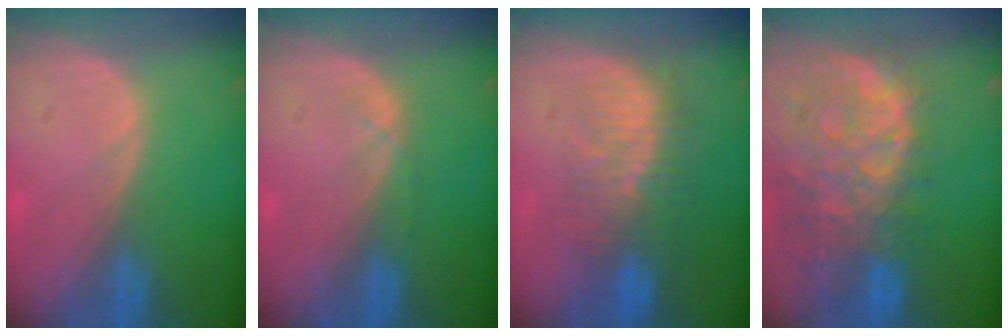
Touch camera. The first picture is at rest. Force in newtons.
{"total": 1.1, "press": 1.1, "slide": 0.2}
{"total": 9.2, "press": 8.3, "slide": 4.0}
{"total": 13.7, "press": 11.1, "slide": 7.9}